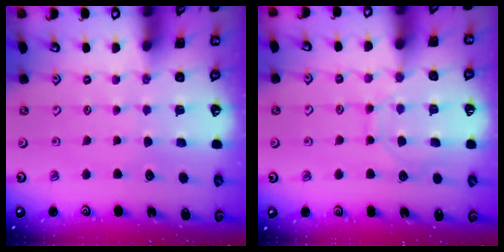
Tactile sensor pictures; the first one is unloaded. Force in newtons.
{"total": 8.7, "press": 8.6, "slide": 0.7}